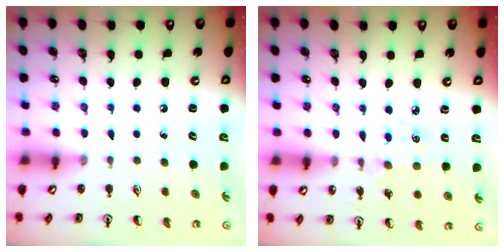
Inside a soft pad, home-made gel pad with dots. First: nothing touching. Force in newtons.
{"total": 2.2, "press": 2.2, "slide": 0.2}